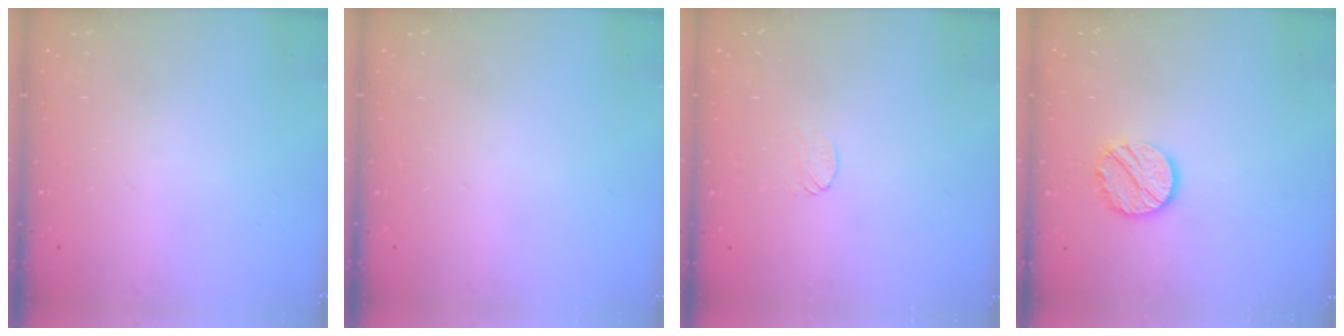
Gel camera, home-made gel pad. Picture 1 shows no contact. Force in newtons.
{"total": 0.0}
{"total": 4.9, "press": 4.8, "slide": 0.4}
{"total": 11.0, "press": 11.0, "slide": 0.5}